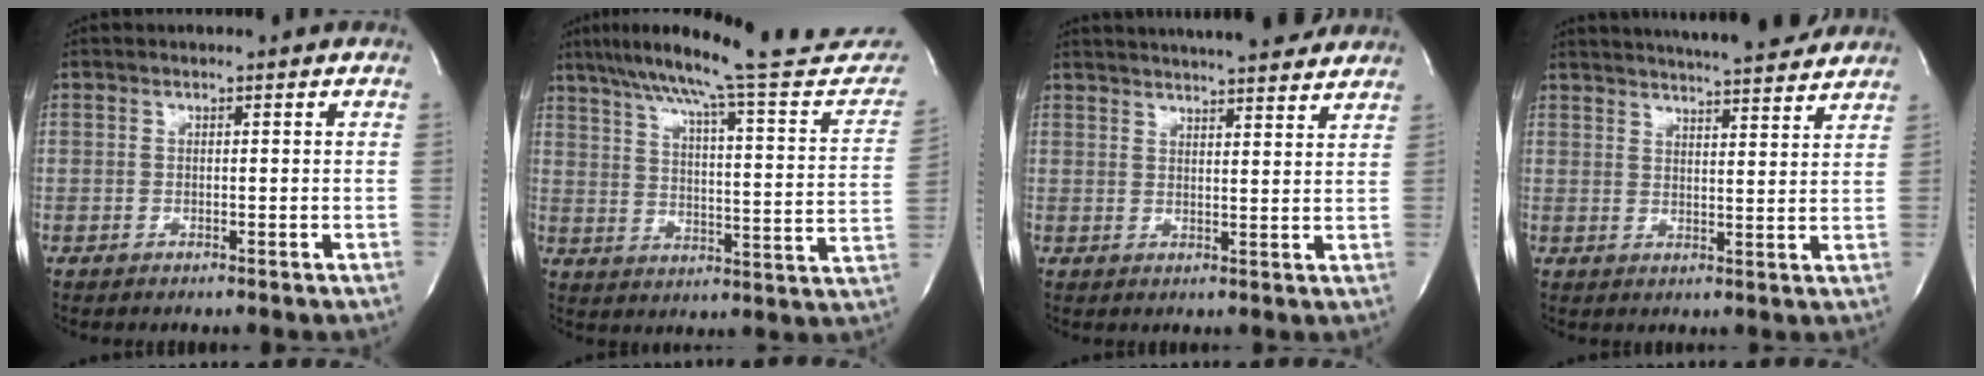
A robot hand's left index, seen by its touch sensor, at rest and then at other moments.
{"total": 25.2, "force": [22.4, 1.7, 11.4], "torque": [-0.172, -0.046, 0.289]}
{"total": 17.5, "force": [15.8, 2.3, 7.3], "torque": [-0.117, 0.026, 0.210]}
{"total": 16.8, "force": [15.3, 1.7, 6.8], "torque": [-0.110, 0.011, 0.204]}